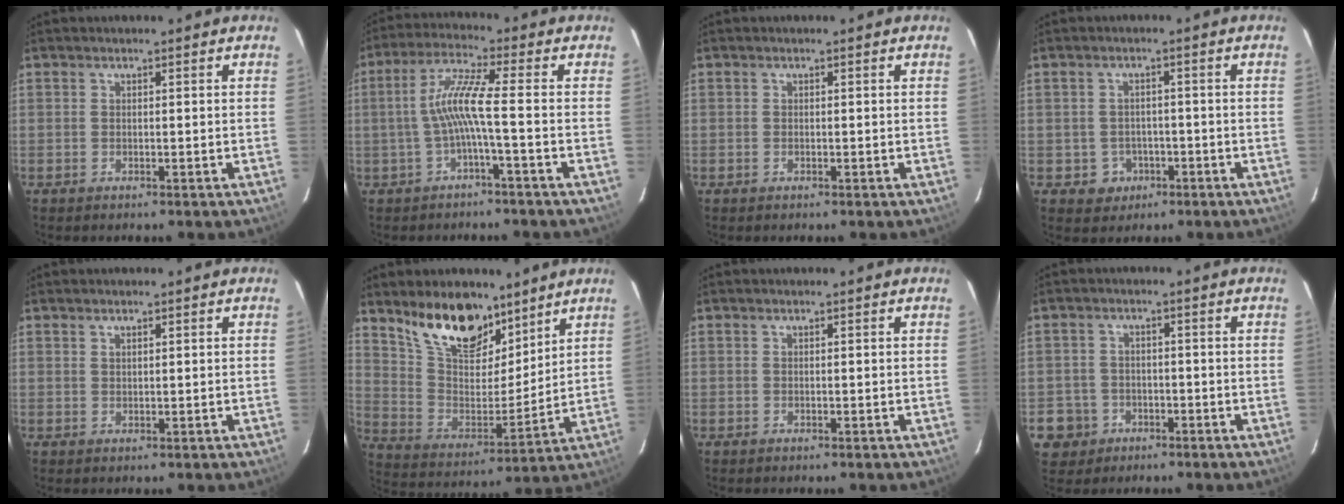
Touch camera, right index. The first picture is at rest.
{"total": 6.9, "force": [-1.7, -0.8, 6.7], "torque": [-0.152, 0.009, -0.030]}
{"total": 0.0}
{"total": 4.4, "force": [-1.6, 4.0, 0.6], "torque": [-0.024, 0.011, -0.013]}
{"total": 0.8, "force": [0.7, 0.3, 0.3], "torque": [-0.005, 0.002, 0.013]}
{"total": 16.5, "force": [11.8, 7.5, 8.7], "torque": [-0.169, 0.011, 0.223]}
{"total": 0.0}
{"total": 6.0, "force": [-2.2, 5.6, 0.6], "torque": [-0.029, 0.027, -0.032]}